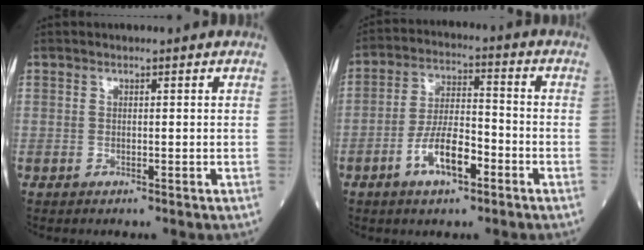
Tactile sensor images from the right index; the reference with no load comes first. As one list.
[{"total": 8.4, "force": [-3.9, 2.8, 6.9], "torque": [-0.133, 0.008, -0.072]}]